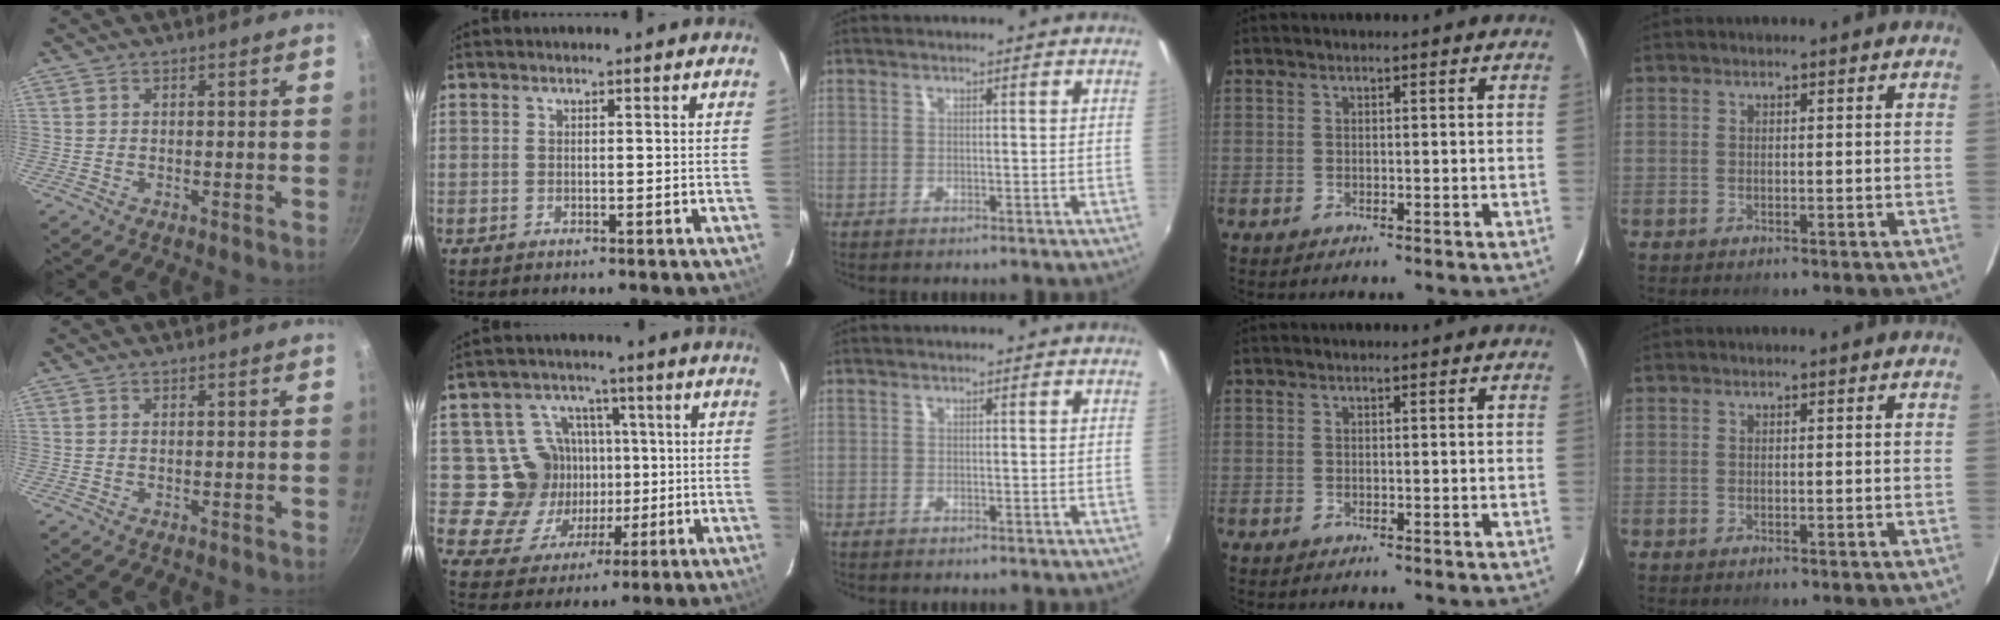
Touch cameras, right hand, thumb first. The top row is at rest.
{"index": {"total": 11.7, "force": [0.4, 11.3, 3.0], "torque": [-0.065, 0.019, 0.013]}}